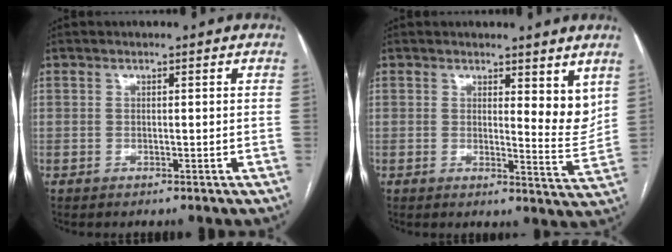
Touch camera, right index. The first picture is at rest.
{"total": 5.4, "force": [3.3, 1.6, 3.9], "torque": [-0.042, -0.024, 0.044]}